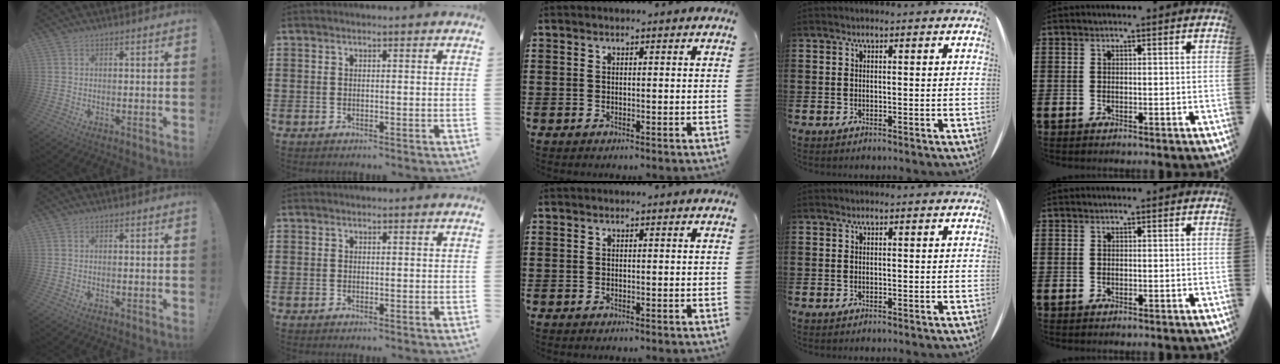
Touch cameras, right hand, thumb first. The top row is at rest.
{}